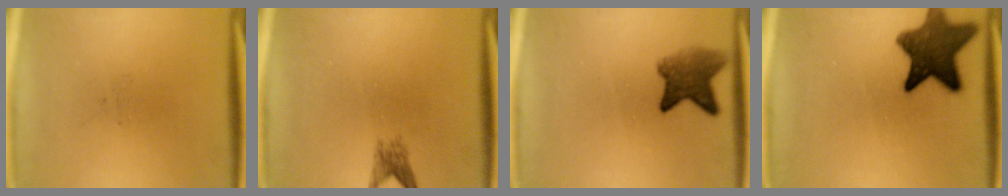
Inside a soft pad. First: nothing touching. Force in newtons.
{"total": 1.9}
{"total": 5.8}
{"total": 11.5}